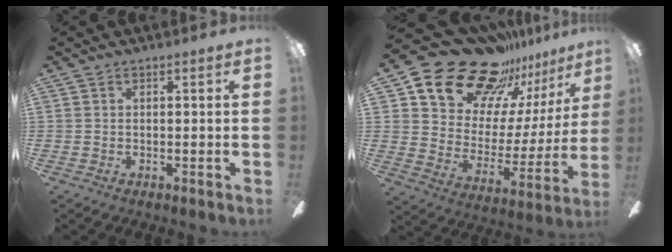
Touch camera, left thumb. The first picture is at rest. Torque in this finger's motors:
{"motor_torque": [0.90, 0.90, 1.38, -1.39, 0.07]}